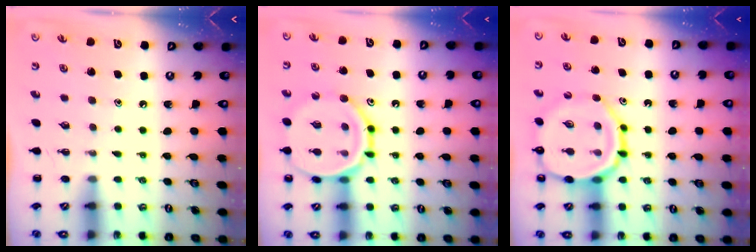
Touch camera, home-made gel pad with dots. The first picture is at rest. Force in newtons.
{"total": 17.0, "press": 16.9, "slide": 2.1}
{"total": 14.8, "press": 14.7, "slide": 2.1}